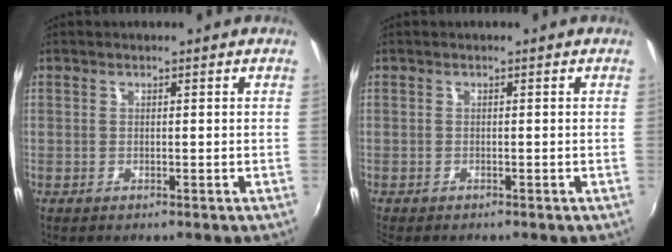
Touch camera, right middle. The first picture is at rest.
{"total": 1.4, "force": [-1.2, 0.6, 0.5], "torque": [-0.012, -0.005, -0.018]}